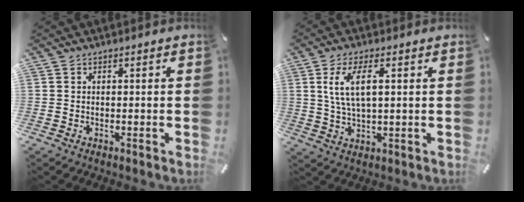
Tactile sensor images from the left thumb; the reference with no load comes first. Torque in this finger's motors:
{"motor_torque": [0.51, 0.81, 1.15, -0.67, 0.40]}